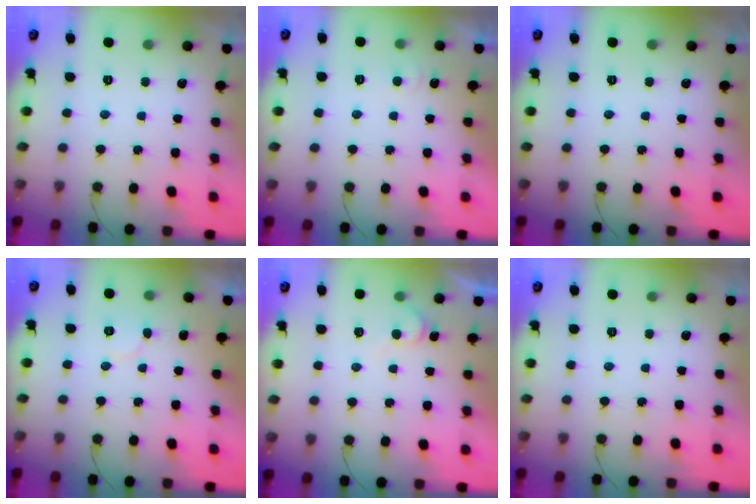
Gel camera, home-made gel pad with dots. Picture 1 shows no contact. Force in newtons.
{"total": 3.7, "press": 3.7, "slide": 0.3}
{"total": 0.0}
{"total": 4.7, "press": 4.7, "slide": 0.5}
{"total": 3.8, "press": 3.8, "slide": 0.3}
{"total": 0.0}